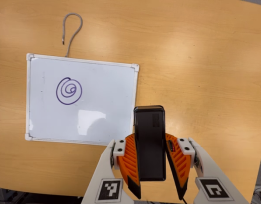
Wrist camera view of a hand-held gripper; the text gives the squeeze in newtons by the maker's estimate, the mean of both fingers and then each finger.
{"total": 7.2, "left": 6.3, "right": 8.2}